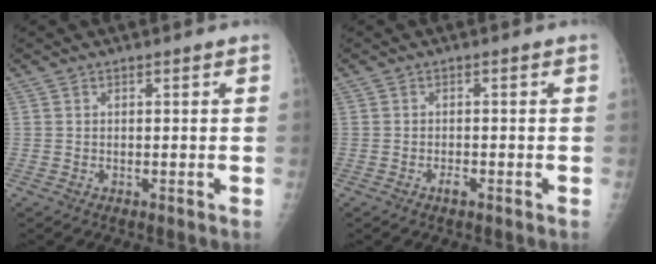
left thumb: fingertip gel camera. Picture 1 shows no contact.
{"total": 1.4, "force": [-0.9, 0.6, 1.0], "torque": [-0.018, 0.003, -0.015]}